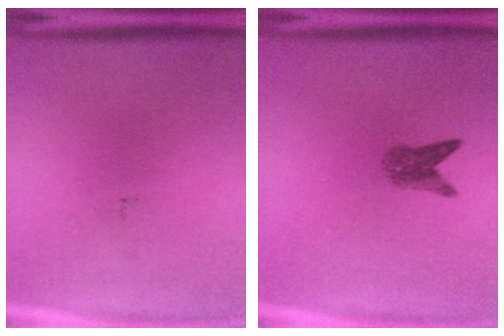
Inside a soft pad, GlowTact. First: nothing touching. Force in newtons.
{"total": 2.9}